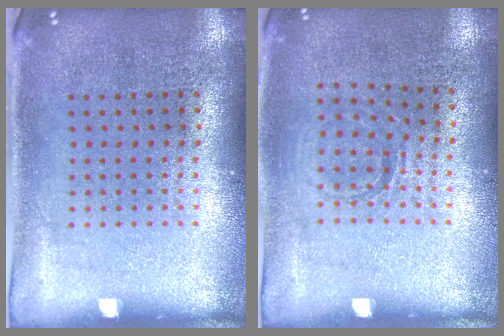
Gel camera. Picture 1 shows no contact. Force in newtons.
{"total": 0.8, "press": 0.8, "slide": 0.0}